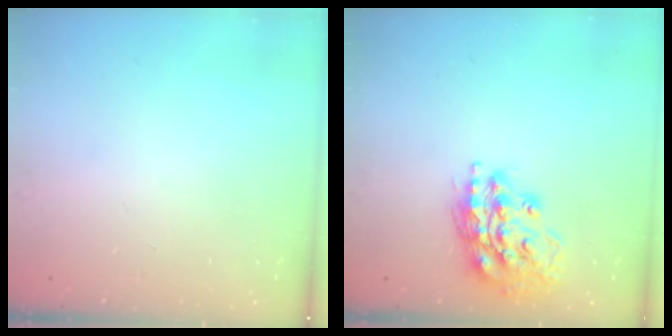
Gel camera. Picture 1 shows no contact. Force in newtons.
{"total": 15.9, "press": 15.7, "slide": 2.2}